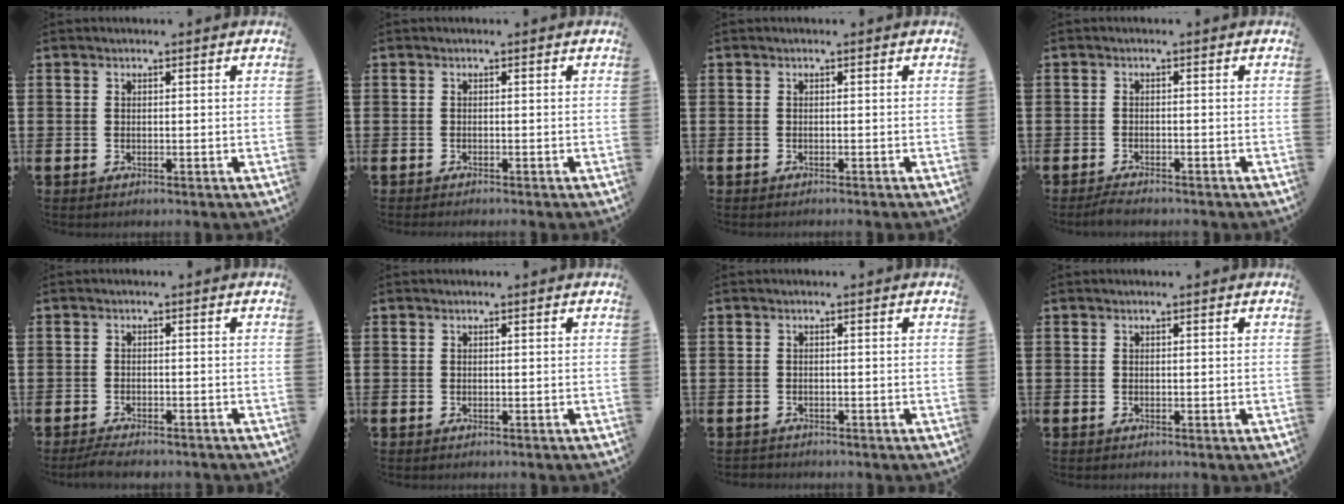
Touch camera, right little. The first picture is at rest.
{"total": 0.0}
{"total": 0.0}
{"total": 1.5, "force": [-1.4, 0.2, 0.6], "torque": [-0.012, 0.003, -0.028]}
{"total": 1.9, "force": [-1.7, 0.2, 0.7], "torque": [-0.013, 0.006, -0.035]}
{"total": 0.0}
{"total": 0.5, "force": [-0.5, 0.2, 0.0], "torque": [-0.002, -0.001, -0.011]}
{"total": 0.0}